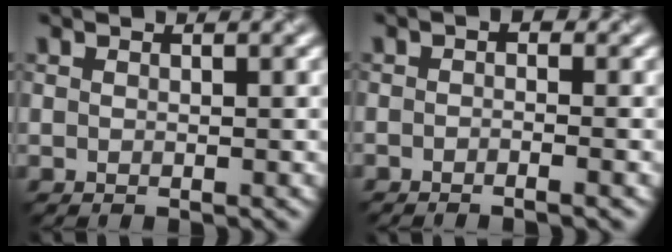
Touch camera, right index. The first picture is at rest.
{"total": 2.5, "force": [-0.6, 1.4, 2.0], "torque": [0.015, 0.011, -0.031]}